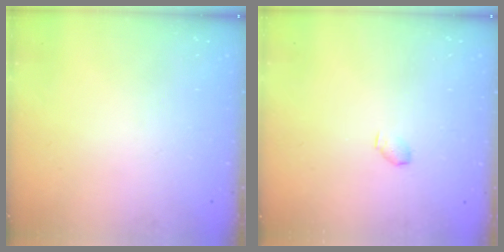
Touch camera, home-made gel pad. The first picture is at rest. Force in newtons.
{"total": 2.9, "press": 2.9, "slide": 0.5}